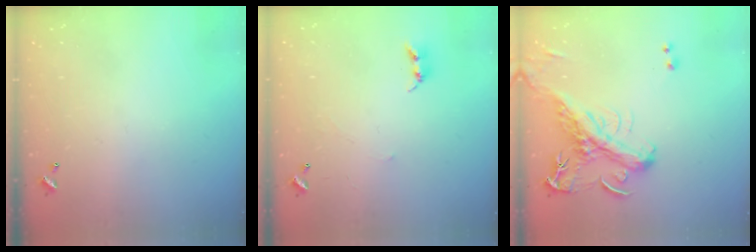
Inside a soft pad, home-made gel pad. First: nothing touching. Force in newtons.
{"total": 2.4, "press": 2.4, "slide": 0.2}
{"total": 3.4, "press": 3.2, "slide": 1.1}